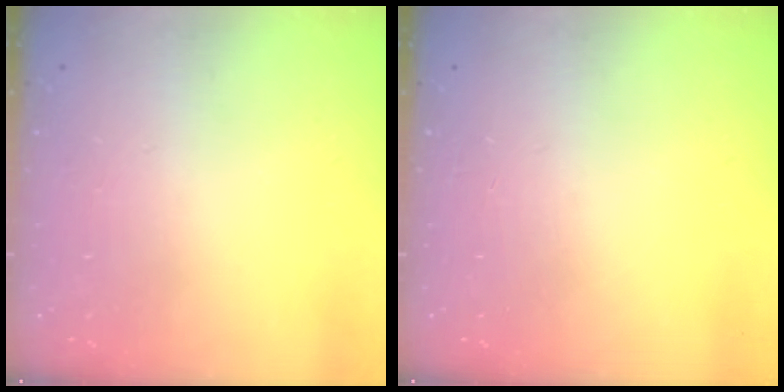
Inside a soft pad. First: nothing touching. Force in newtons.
{"total": 0.0}